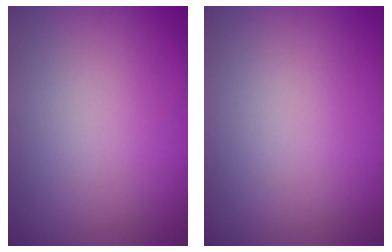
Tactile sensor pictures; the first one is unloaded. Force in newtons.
{"total": 0.0}